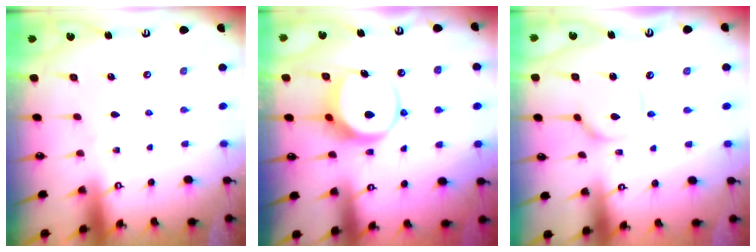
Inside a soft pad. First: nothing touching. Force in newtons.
{"total": 8.9, "press": 8.8, "slide": 0.9}
{"total": 10.7, "press": 10.6, "slide": 0.9}